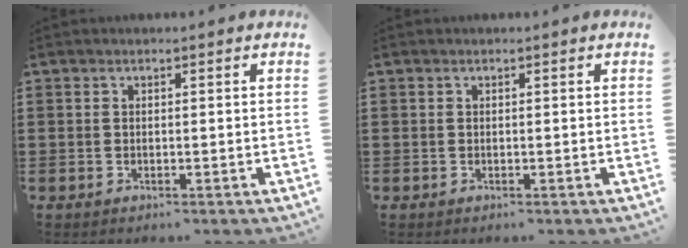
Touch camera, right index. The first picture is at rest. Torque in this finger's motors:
{"motor_torque": [0.00, 0.00, 0.00, -0.01]}